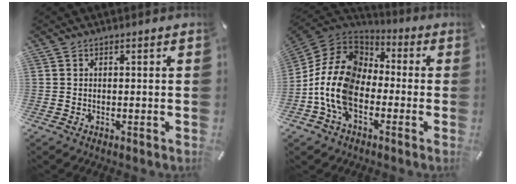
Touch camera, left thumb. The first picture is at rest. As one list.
[{"total": 14.7, "force": [-4.8, 10.5, 9.1], "torque": [-0.217, 0.023, -0.098]}]